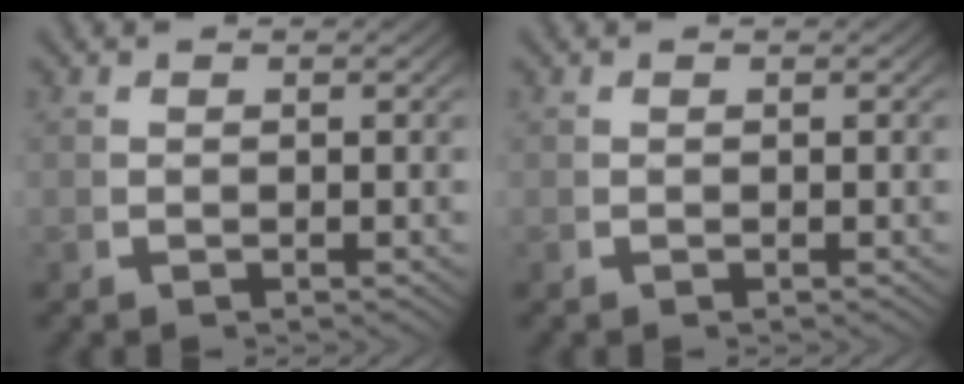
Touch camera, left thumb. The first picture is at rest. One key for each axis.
{"total": 0.0}